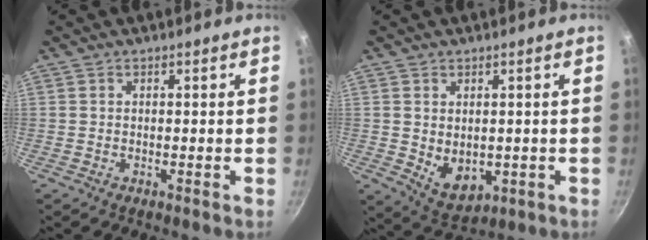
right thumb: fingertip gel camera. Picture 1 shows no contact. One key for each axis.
{"total": 6.9, "fx": 0.0, "fy": 4.9, "fz": 4.9, "tx": -0.065, "ty": -0.016, "tz": 0.020}